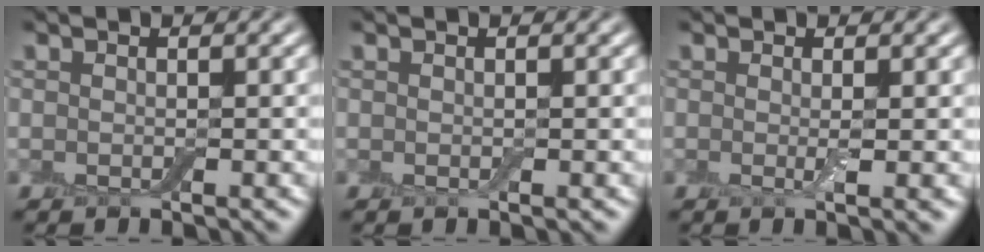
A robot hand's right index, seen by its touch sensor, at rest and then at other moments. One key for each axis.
{"total": 0.0}
{"total": 1.3, "fx": 0.0, "fy": 0.1, "fz": 1.3, "tx": -0.025, "ty": -0.005, "tz": -0.002}